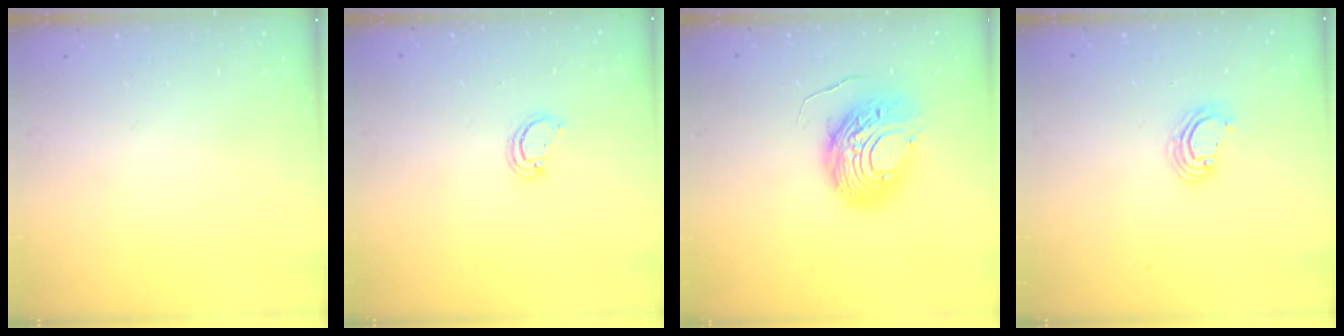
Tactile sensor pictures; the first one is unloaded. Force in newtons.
{"total": 2.3, "press": 2.3, "slide": 0.2}
{"total": 11.8, "press": 11.8, "slide": 1.3}
{"total": 3.6, "press": 3.6, "slide": 0.3}